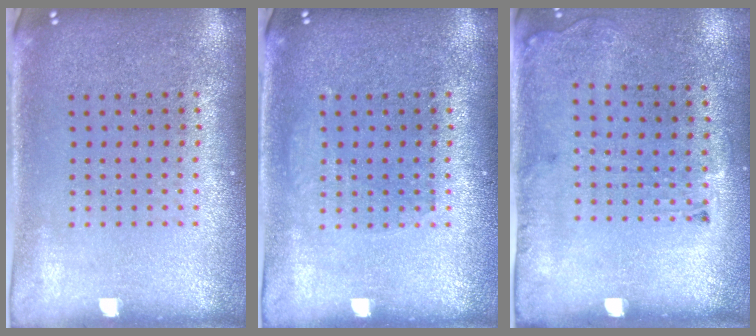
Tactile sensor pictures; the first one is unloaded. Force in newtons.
{"total": 0.9, "press": 0.9, "slide": 0.2}
{"total": 1.9, "press": 1.3, "slide": 1.4}